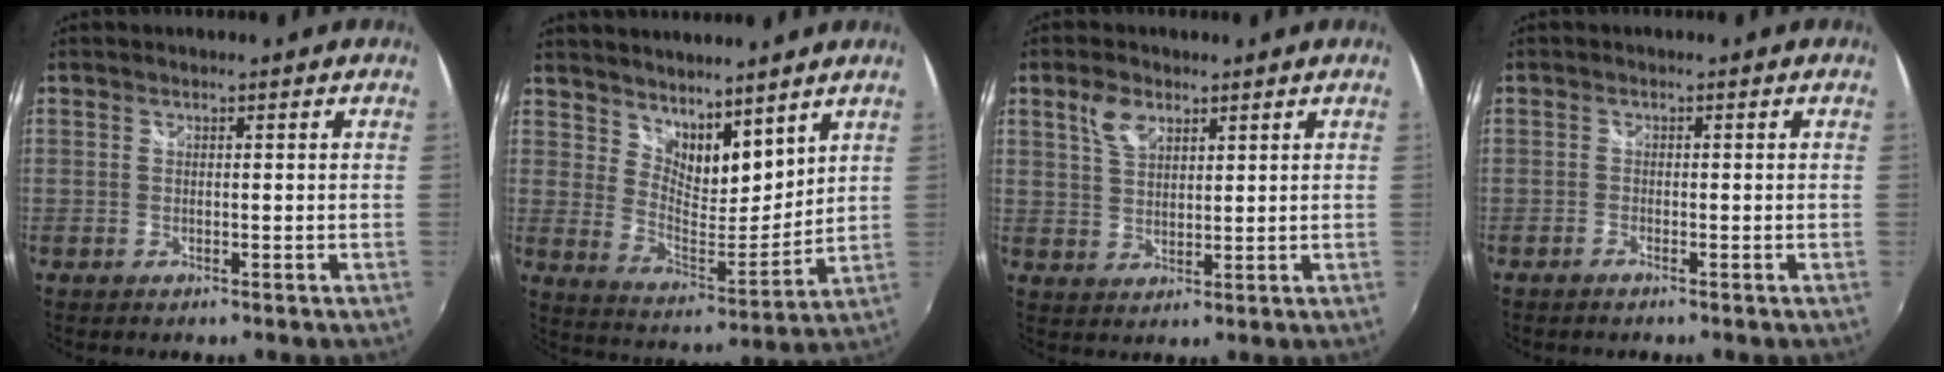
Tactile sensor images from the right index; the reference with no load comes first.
{"total": 11.6, "force": [9.0, 5.0, 5.3], "torque": [-0.083, -0.002, 0.165]}
{"total": 5.1, "force": [2.9, 2.9, 3.1], "torque": [-0.057, 0.010, 0.055]}
{"total": 0.9, "force": [-0.8, 0.3, 0.2], "torque": [-0.008, -0.002, -0.018]}